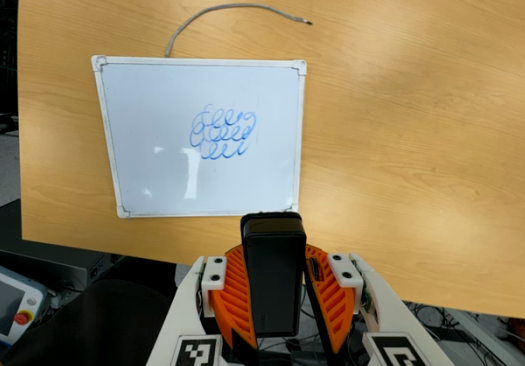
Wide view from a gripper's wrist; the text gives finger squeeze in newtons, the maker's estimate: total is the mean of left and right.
{"total": 10.7, "left": 9.1, "right": 12.2}